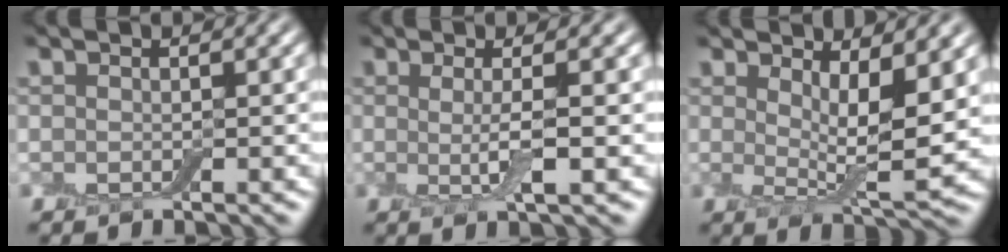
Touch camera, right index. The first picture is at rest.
{"total": 3.5, "force": [0.1, 0.8, 3.5], "torque": [-0.061, -0.006, -0.001]}
{"total": 5.0, "force": [2.0, 1.3, 4.4], "torque": [-0.068, -0.017, 0.034]}